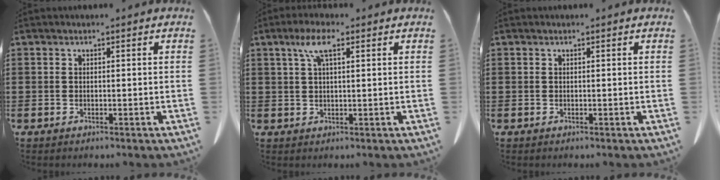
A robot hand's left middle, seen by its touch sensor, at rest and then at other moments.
{"total": 5.1, "force": [2.4, 1.5, 4.3], "torque": [-0.092, 0.009, 0.040]}
{"total": 0.0}